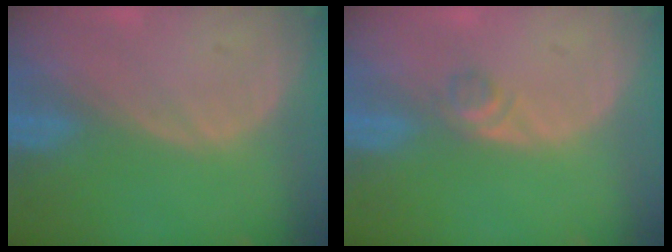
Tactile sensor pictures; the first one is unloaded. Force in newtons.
{"total": 1.8, "press": 1.5, "slide": 0.9}